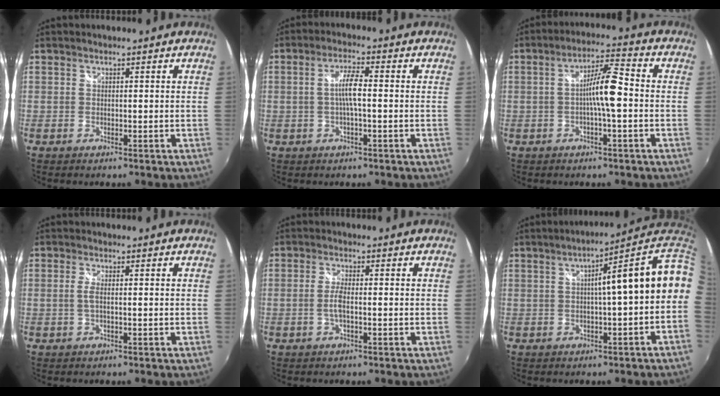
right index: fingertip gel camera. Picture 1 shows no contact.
{"total": 4.7, "force": [-0.4, 0.6, 4.6], "torque": [-0.088, 0.005, -0.005]}
{"total": 7.7, "force": [-1.0, 0.7, 7.6], "torque": [-0.134, 0.014, -0.019]}
{"total": 1.7, "force": [-0.3, 0.0, 1.7], "torque": [-0.033, -0.003, -0.006]}
{"total": 2.5, "force": [-0.8, 0.3, 2.4], "torque": [-0.051, -0.002, -0.015]}
{"total": 11.8, "force": [1.2, 0.1, 11.8], "torque": [-0.139, 0.015, 0.020]}